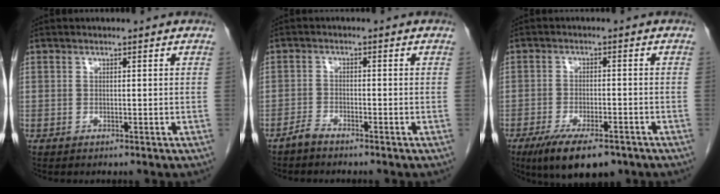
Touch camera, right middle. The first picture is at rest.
{"total": 1.8, "force": [-1.7, 0.1, 0.4], "torque": [-0.010, -0.002, -0.034]}
{"total": 10.0, "force": [-7.0, 3.0, 6.5], "torque": [-0.106, -0.015, -0.108]}